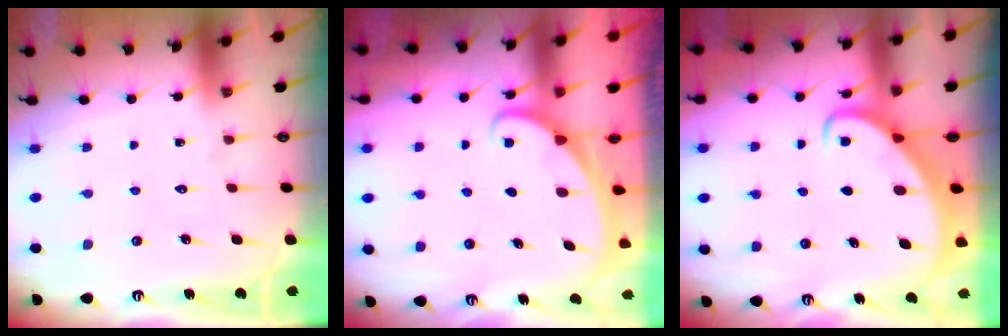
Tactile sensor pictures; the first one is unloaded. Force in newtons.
{"total": 1.7, "press": 1.7, "slide": 0.1}
{"total": 2.0, "press": 2.0, "slide": 0.3}